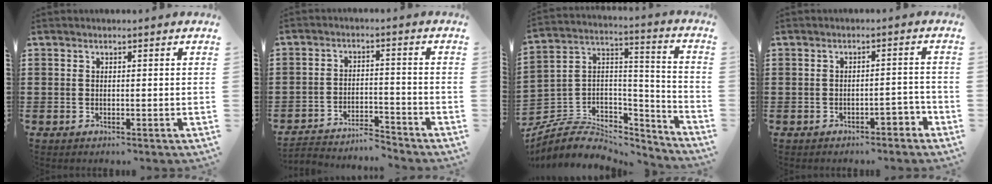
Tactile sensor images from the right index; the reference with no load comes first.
{"total": 3.8, "force": [-3.8, 0.4, 0.1], "torque": [-0.008, 0.005, -0.081]}
{"total": 5.7, "force": [-3.9, 3.9, 1.5], "torque": [-0.053, -0.007, -0.078]}
{"total": 2.6, "force": [-2.0, 0.7, 1.5], "torque": [-0.029, 0.004, -0.040]}